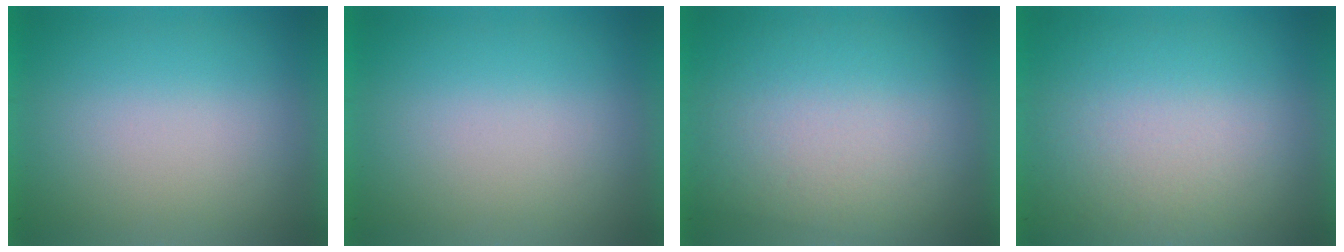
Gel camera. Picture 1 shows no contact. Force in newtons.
{"total": 1.4}
{"total": 2.6}
{"total": 2.6}